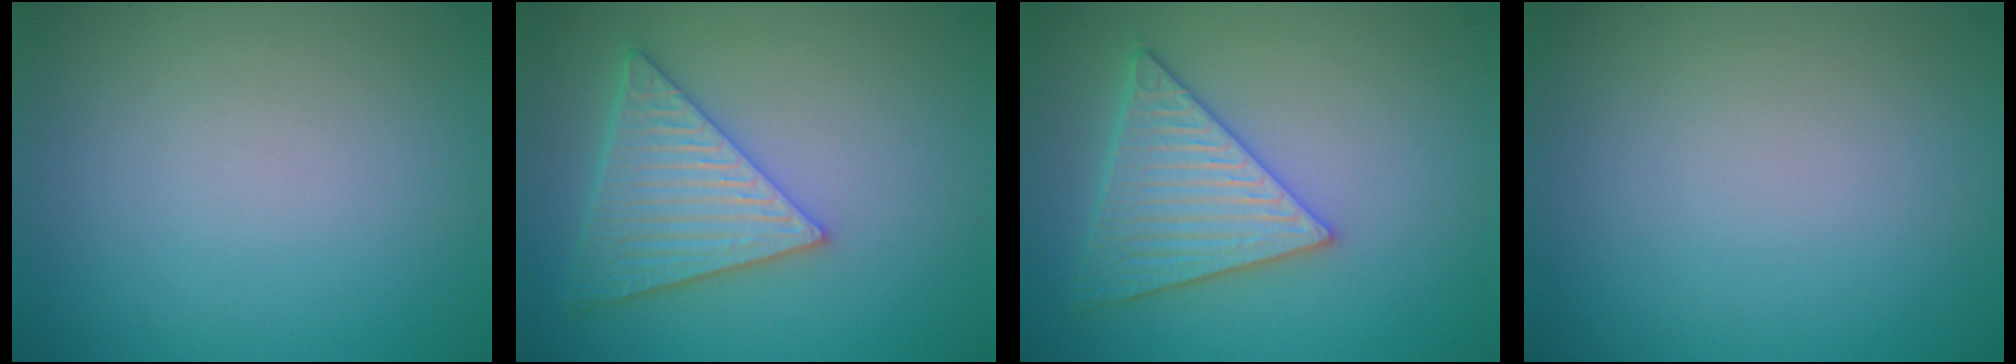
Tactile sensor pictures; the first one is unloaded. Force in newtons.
{"total": 5.8, "press": 4.9, "slide": 3.1}
{"total": 5.4, "press": 4.9, "slide": 2.4}
{"total": 0.0}